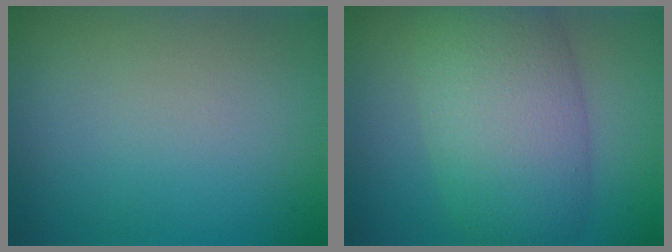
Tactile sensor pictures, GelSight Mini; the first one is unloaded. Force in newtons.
{"total": 9.0, "press": 9.0, "slide": 0.6}